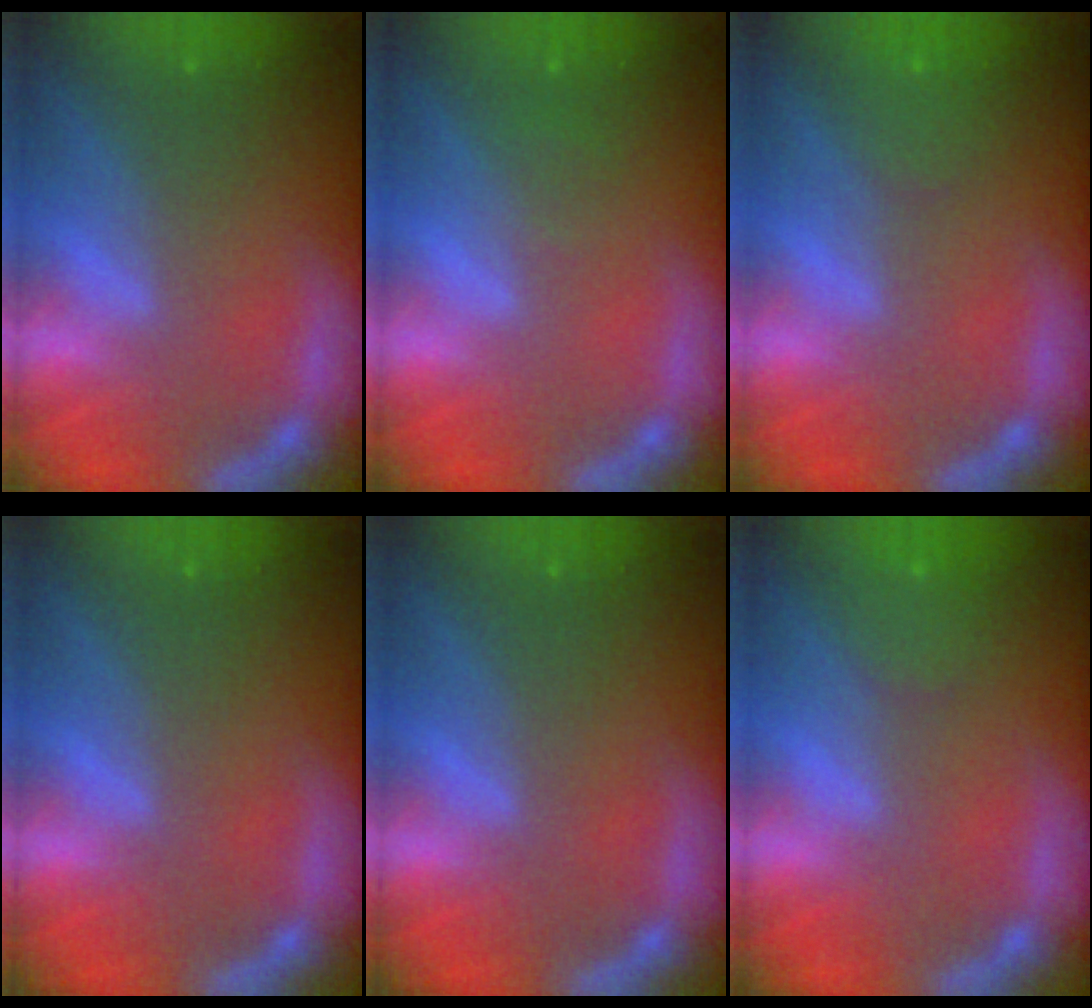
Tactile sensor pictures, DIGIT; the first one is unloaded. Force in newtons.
{"total": 0.9}
{"total": 1.4}
{"total": 0.0}
{"total": 0.0}
{"total": 1.9}